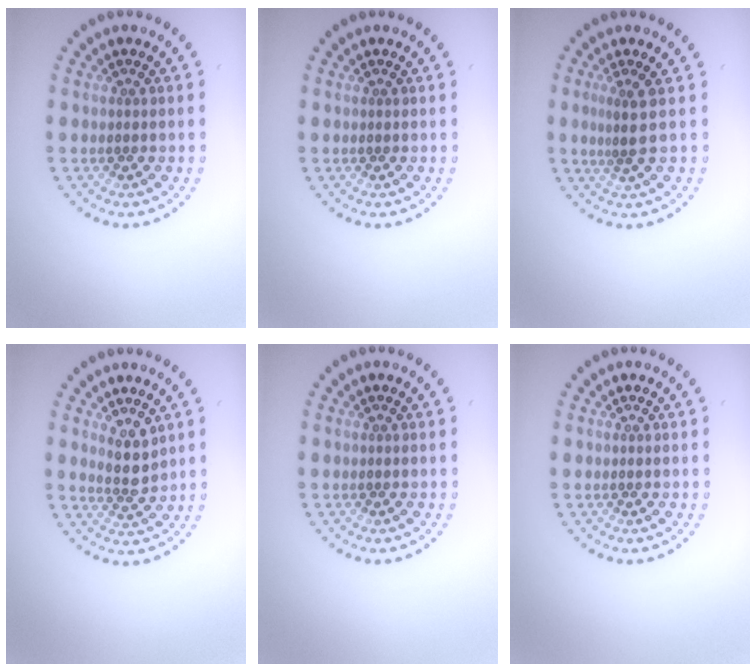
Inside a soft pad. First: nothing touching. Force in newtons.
{"total": 0.0}
{"total": 2.0, "press": 1.3, "slide": 1.5}
{"total": 2.5, "press": 2.2, "slide": 1.2}
{"total": 0.0}
{"total": 0.0}